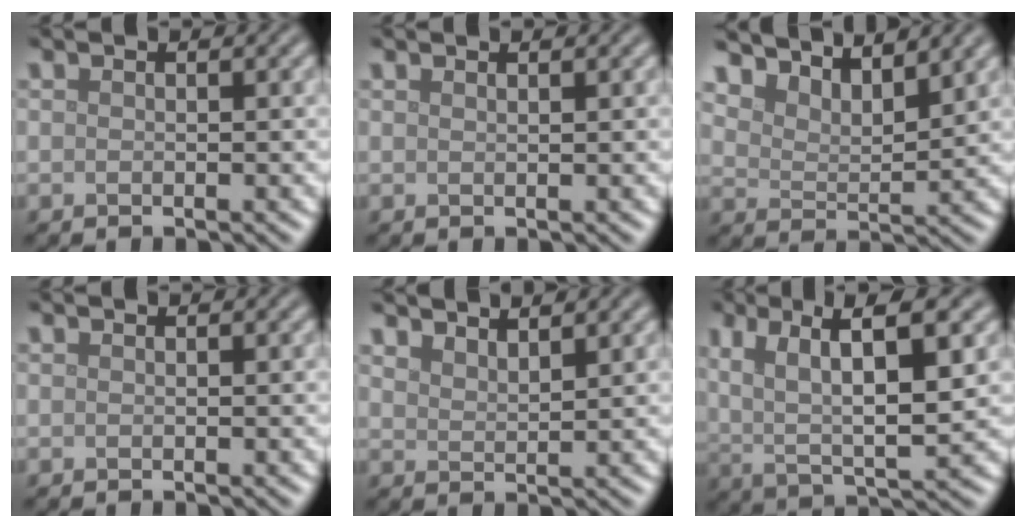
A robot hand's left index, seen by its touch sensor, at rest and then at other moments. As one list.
[{"total": 0.6, "force": [0.5, 0.1, 0.3], "torque": [0.000, 0.000, 0.007]}, {"total": 6.1, "force": [5.6, 1.5, 2.1], "torque": [-0.046, -0.002, 0.091]}, {"total": 0.0}, {"total": 3.0, "force": [2.8, 0.6, 1.0], "torque": [-0.007, 0.005, 0.044]}, {"total": 9.2, "force": [3.1, 3.3, 8.0], "torque": [-0.154, 0.003, 0.054]}]